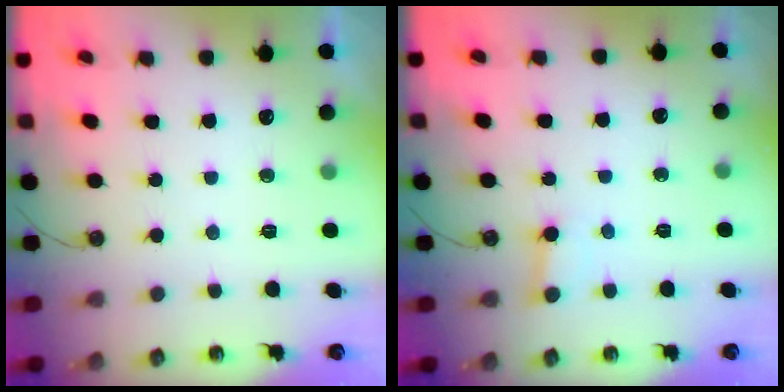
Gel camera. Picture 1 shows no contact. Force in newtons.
{"total": 2.9, "press": 2.9, "slide": 0.2}